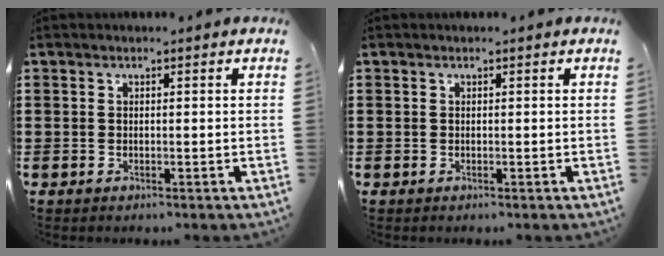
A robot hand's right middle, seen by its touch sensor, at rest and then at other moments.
{"total": 0.0}